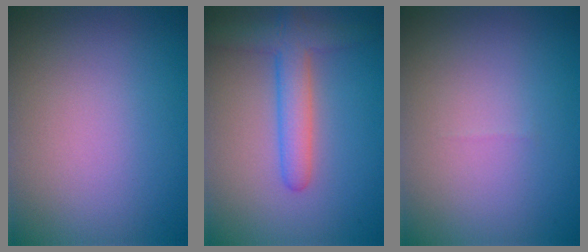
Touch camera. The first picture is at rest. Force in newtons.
{"total": 4.2, "press": 4.2, "slide": 0.3}
{"total": 0.0}